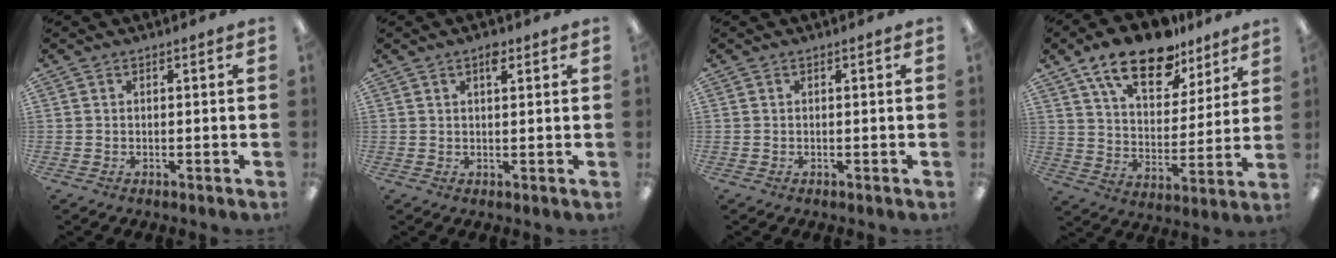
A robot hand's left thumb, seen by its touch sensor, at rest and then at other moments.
{"total": 2.8, "force": [1.8, 1.1, 1.9], "torque": [-0.026, -0.003, 0.027]}
{"total": 0.0}
{"total": 18.2, "force": [12.6, 8.3, 10.1], "torque": [-0.168, -0.064, 0.218]}